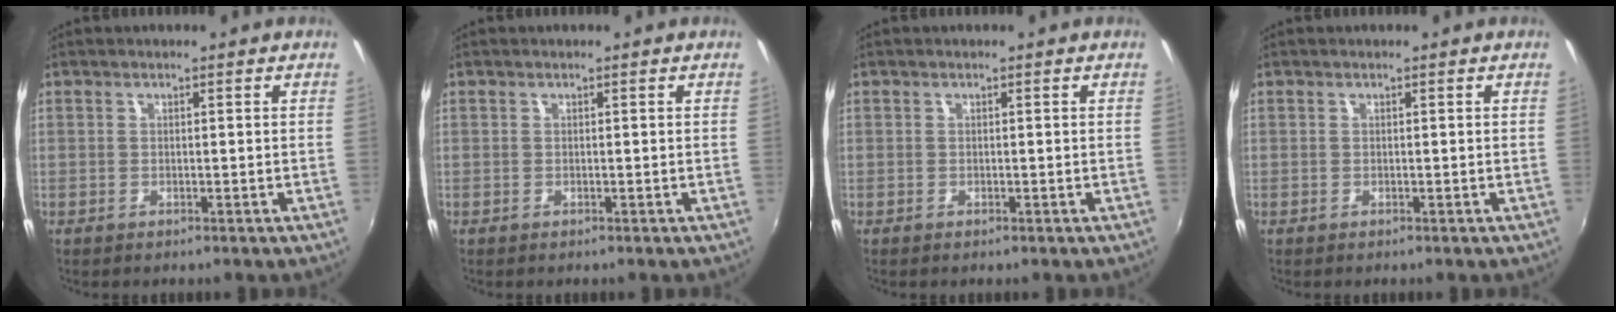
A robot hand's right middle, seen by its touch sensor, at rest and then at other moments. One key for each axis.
{"total": 0.0}
{"total": 0.0}
{"total": 0.0}